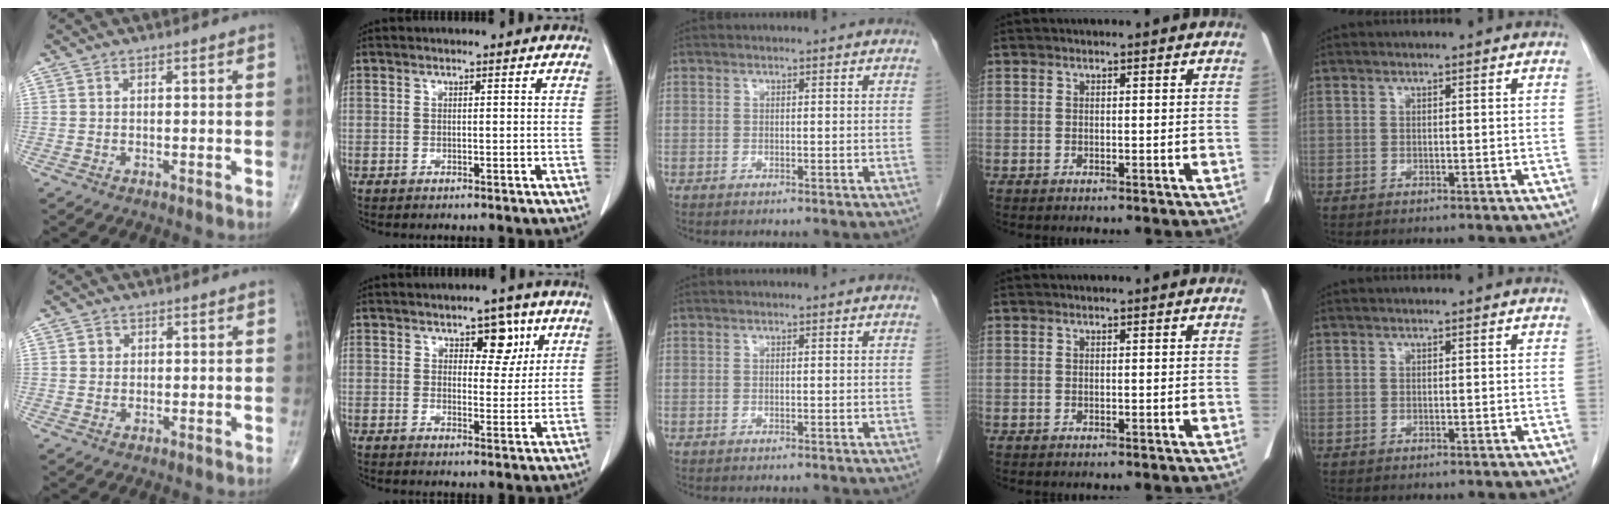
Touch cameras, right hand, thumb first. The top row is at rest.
{"thumb": {"total": 1.5, "force": [0.4, 1.4, 0.4], "torque": [0.000, 0.000, 0.003]}, "index": {"total": 5.2, "force": [2.7, 2.8, 3.4], "torque": [-0.037, 0.004, 0.037]}, "middle": {"total": 1.0, "force": [-1.0, 0.2, 0.2], "torque": [-0.008, -0.002, -0.014]}}